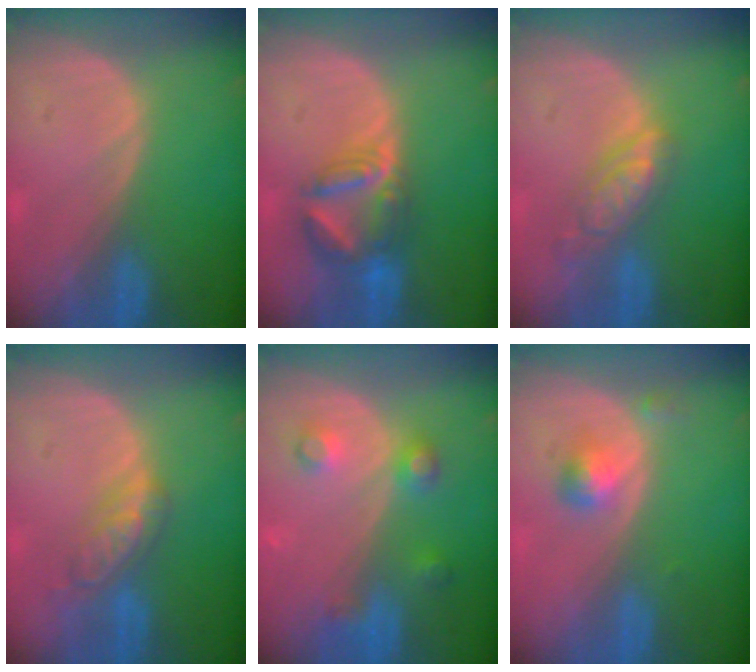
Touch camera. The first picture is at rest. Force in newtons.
{"total": 6.8, "press": 6.6, "slide": 1.7}
{"total": 5.8, "press": 5.1, "slide": 2.8}
{"total": 5.9, "press": 5.1, "slide": 2.9}
{"total": 4.5, "press": 4.5, "slide": 0.1}
{"total": 2.8, "press": 2.7, "slide": 0.2}